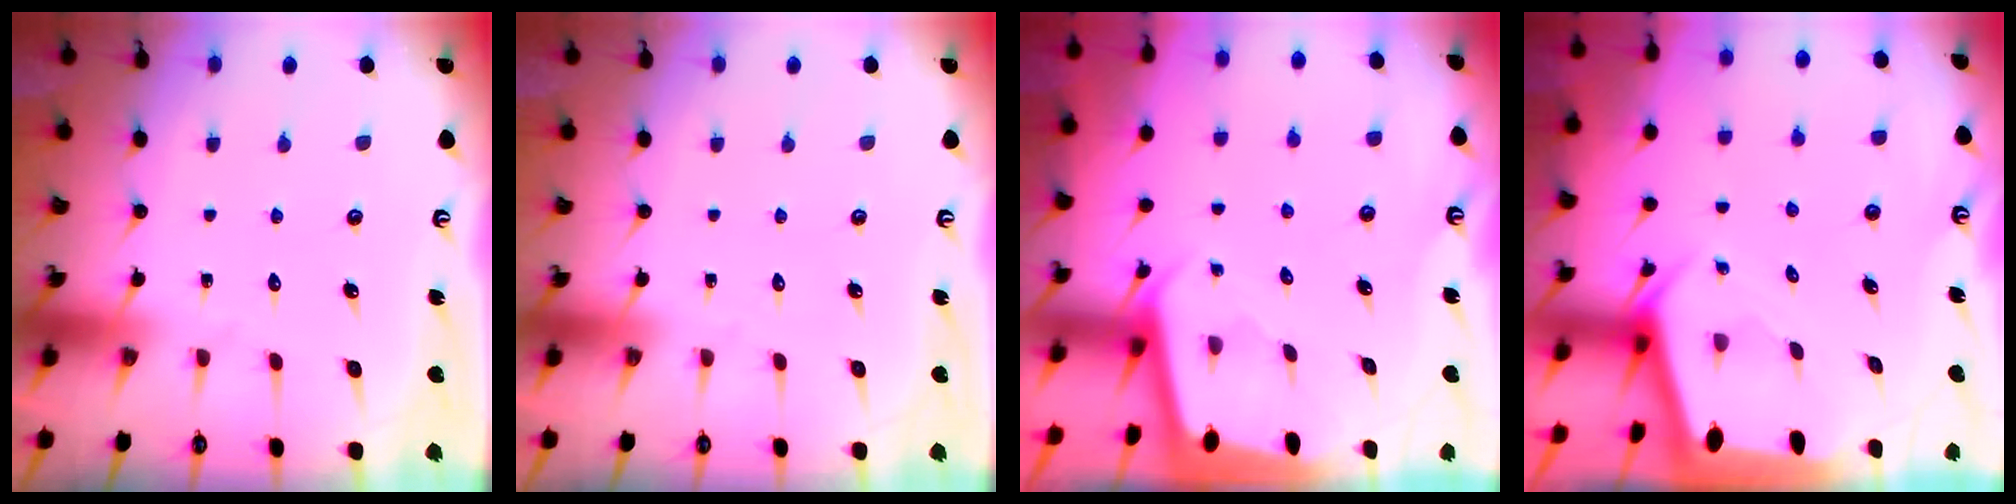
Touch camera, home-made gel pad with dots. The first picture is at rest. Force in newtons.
{"total": 0.0}
{"total": 1.9, "press": 1.9, "slide": 0.1}
{"total": 3.0, "press": 3.0, "slide": 0.1}